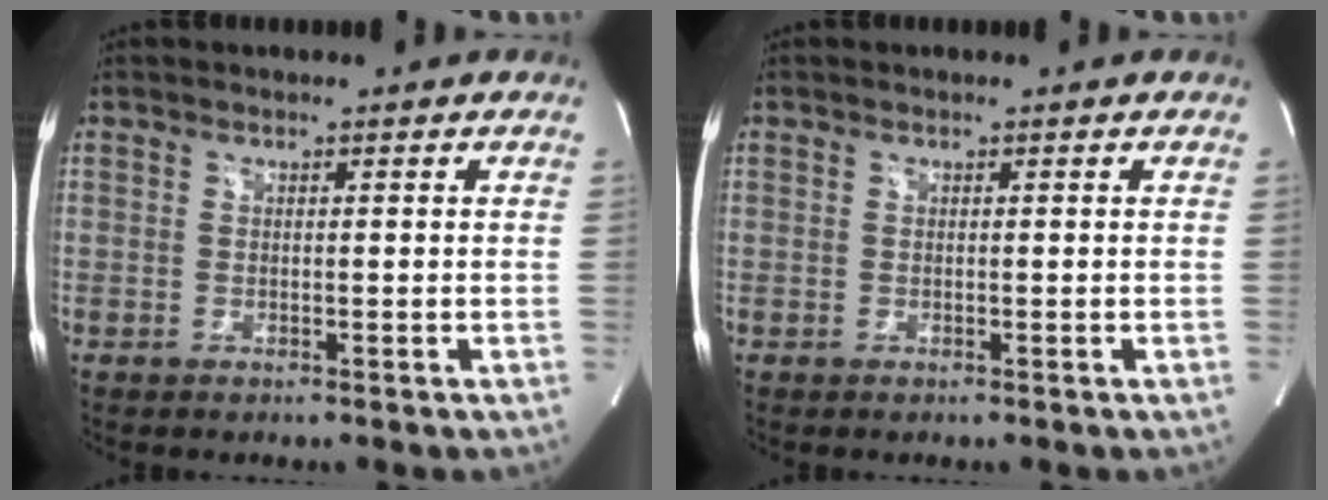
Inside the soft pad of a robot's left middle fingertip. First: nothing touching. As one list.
[{"total": 0.0}]